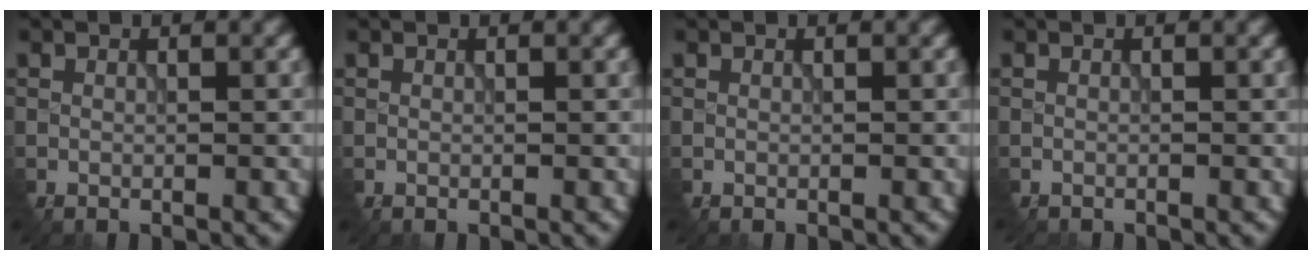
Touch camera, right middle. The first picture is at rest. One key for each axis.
{"total": 0.0}
{"total": 0.0}
{"total": 0.0}